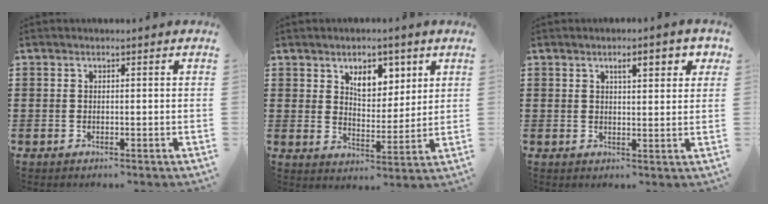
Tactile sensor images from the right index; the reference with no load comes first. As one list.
[{"total": 6.0, "force": [3.6, 3.5, 3.4], "torque": [-0.058, 0.003, 0.060]}, {"total": 3.7, "force": [1.7, 1.1, 3.1], "torque": [-0.049, 0.000, 0.022]}]